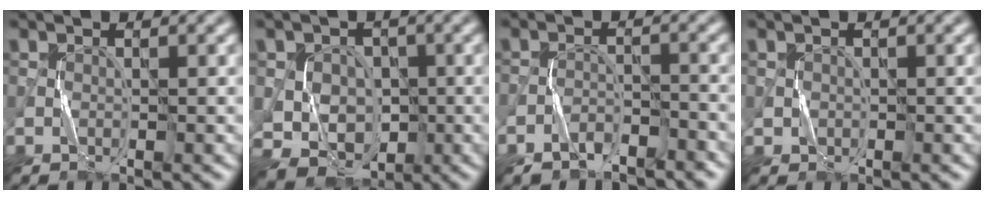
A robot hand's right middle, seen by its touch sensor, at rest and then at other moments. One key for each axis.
{"total": 6.7, "fx": -1.2, "fy": 6.1, "fz": 2.5, "tx": -0.037, "ty": 0.011, "tz": -0.040}
{"total": 3.3, "fx": -2.9, "fy": 1.2, "fz": 0.9, "tx": -0.016, "ty": 0.002, "tz": -0.053}
{"total": 0.6, "fx": -0.1, "fy": 0.6, "fz": -0.2, "tx": 0.008, "ty": -0.002, "tz": 0.008}